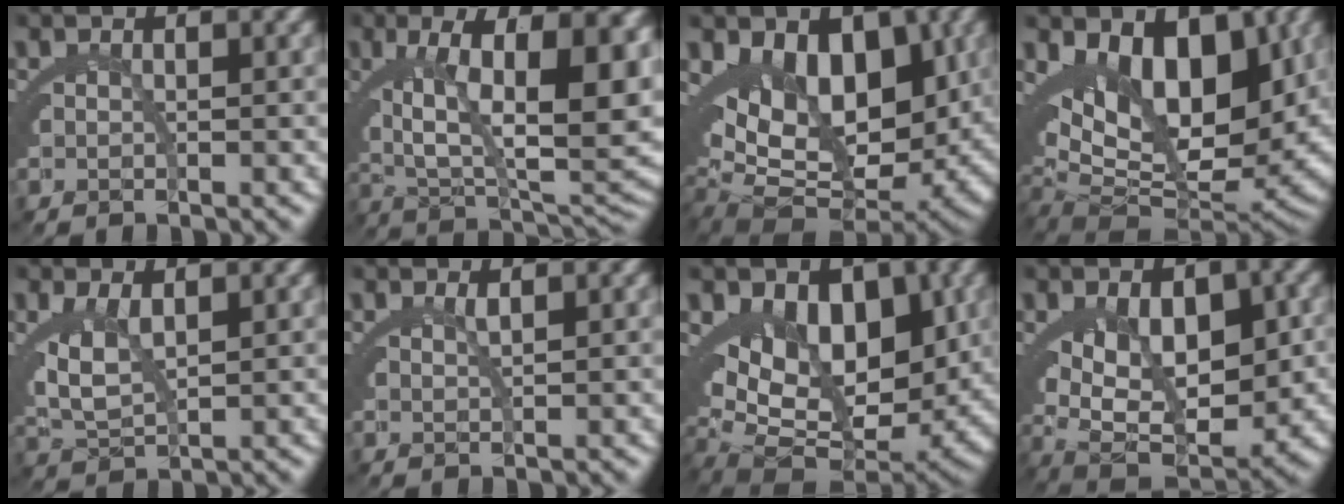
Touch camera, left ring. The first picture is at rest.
{"total": 14.3, "force": [0.9, 6.8, 12.6], "torque": [-0.168, -0.005, 0.034]}
{"total": 17.2, "force": [-1.7, 12.3, 11.9], "torque": [-0.228, -0.057, -0.001]}
{"total": 14.9, "force": [-1.7, 9.9, 11.1], "torque": [-0.206, -0.061, 0.005]}
{"total": 4.0, "force": [0.4, 2.5, 3.1], "torque": [-0.081, -0.013, 0.021]}
{"total": 1.1, "force": [0.7, -0.7, 0.4], "torque": [-0.001, 0.000, 0.016]}
{"total": 15.2, "force": [-1.4, 10.7, 10.7], "torque": [-0.203, -0.059, 0.004]}
{"total": 12.0, "force": [-0.8, 8.2, 8.7], "torque": [-0.141, -0.033, 0.005]}